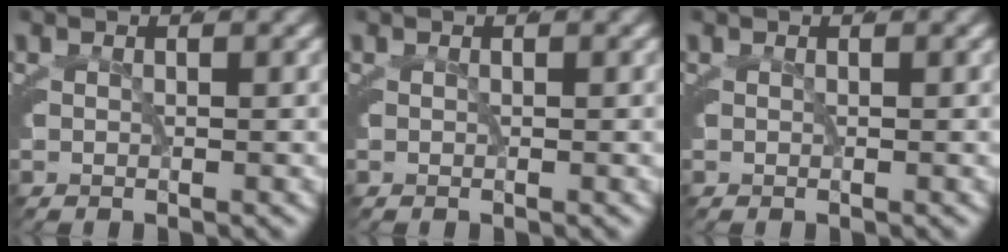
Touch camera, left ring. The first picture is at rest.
{"total": 0.0}
{"total": 0.0}